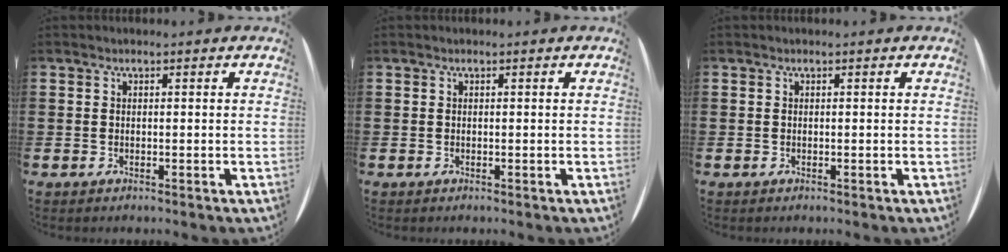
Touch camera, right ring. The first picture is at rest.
{"total": 0.0}
{"total": 0.0}